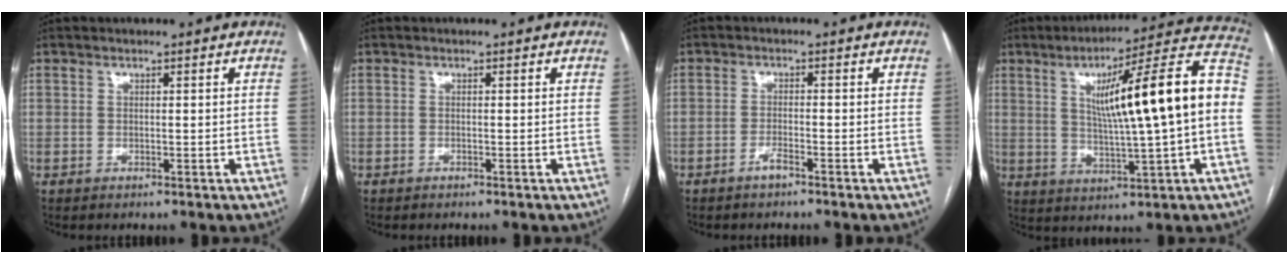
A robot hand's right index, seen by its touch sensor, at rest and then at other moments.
{"total": 0.0}
{"total": 1.8, "force": [-1.4, 0.0, 1.1], "torque": [-0.024, 0.000, -0.028]}
{"total": 19.2, "force": [1.7, 0.6, 19.2], "torque": [-0.281, 0.027, 0.021]}